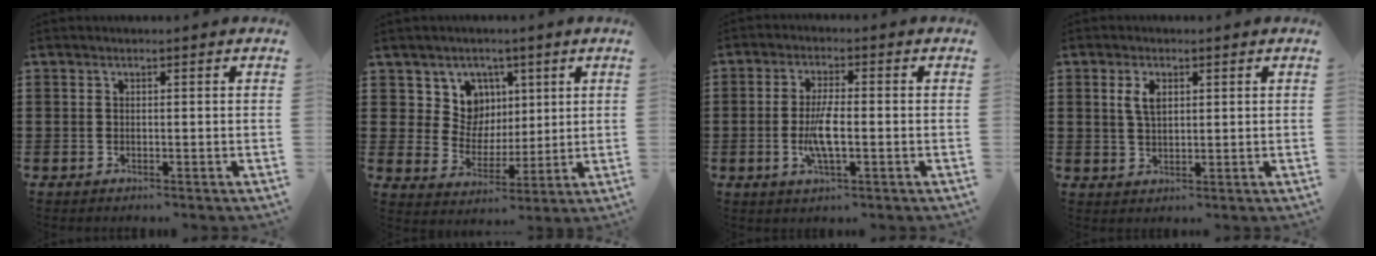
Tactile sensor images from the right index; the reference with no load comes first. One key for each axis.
{"total": 7.7, "fx": 3.3, "fy": 6.7, "fz": 2.0, "tx": -0.062, "ty": -0.002, "tz": 0.062}
{"total": 5.5, "fx": -1.1, "fy": 1.5, "fz": 5.2, "tx": -0.117, "ty": -0.008, "tz": -0.028}
{"total": 3.5, "fx": 1.2, "fy": 1.6, "fz": 2.8, "tx": -0.061, "ty": 0.008, "tz": 0.019}